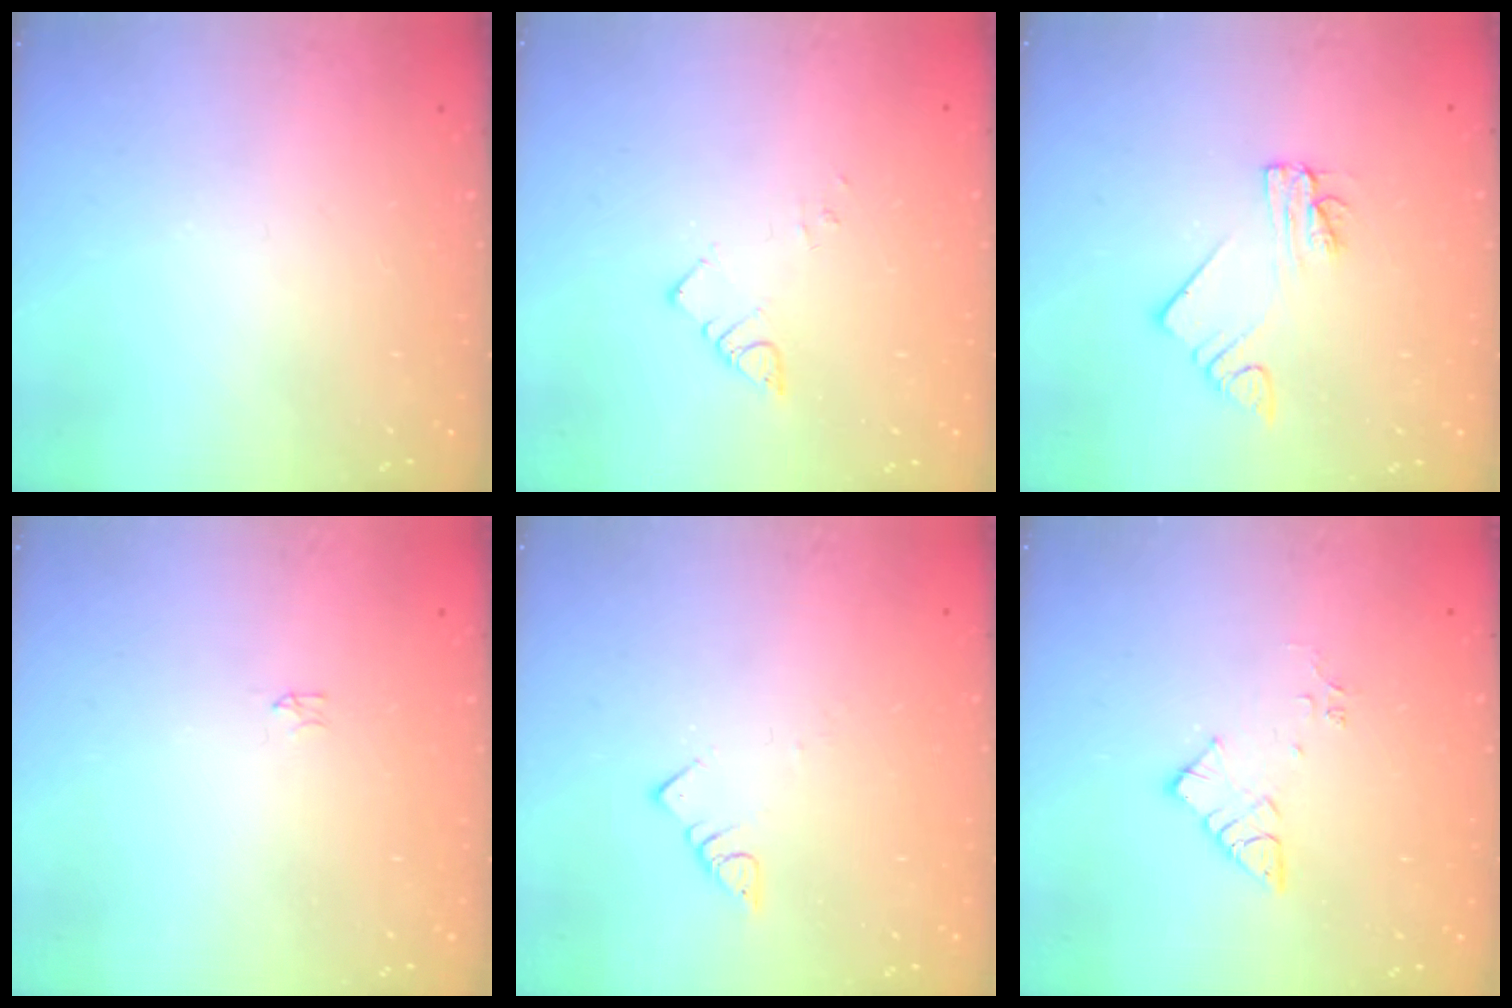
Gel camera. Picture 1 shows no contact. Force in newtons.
{"total": 2.5, "press": 2.5, "slide": 0.3}
{"total": 2.2, "press": 2.2, "slide": 0.1}
{"total": 0.0}
{"total": 3.0, "press": 3.0, "slide": 0.1}
{"total": 7.2, "press": 7.2, "slide": 0.5}